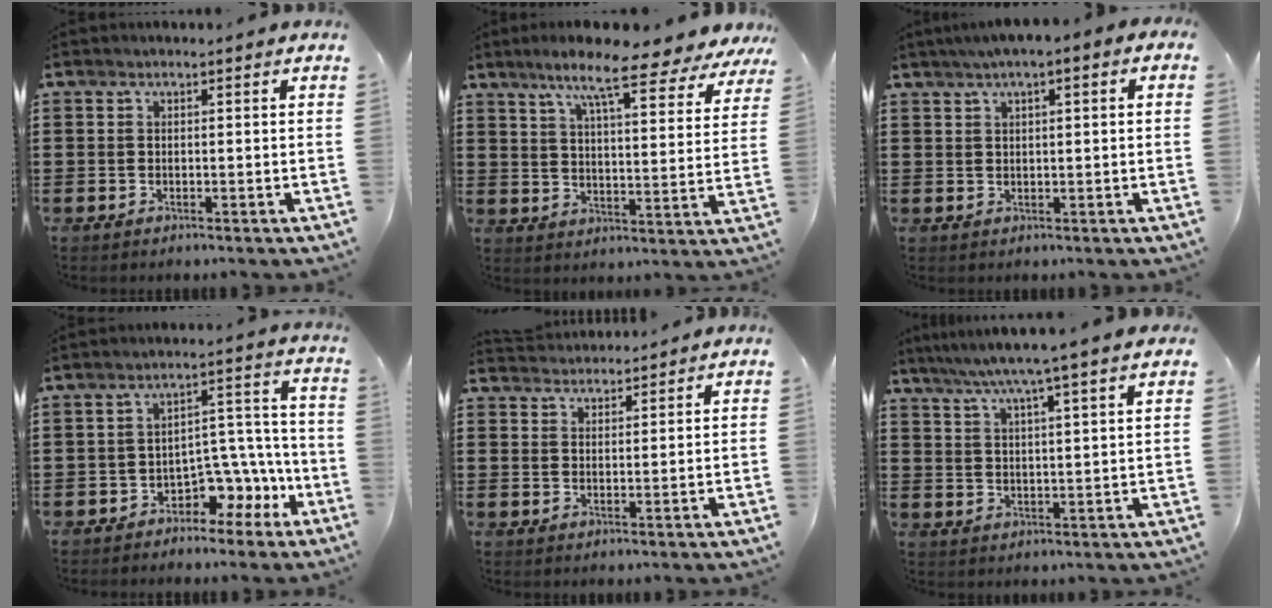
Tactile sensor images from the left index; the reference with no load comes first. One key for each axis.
{"total": 10.3, "fx": 8.2, "fy": 0.7, "fz": 6.2, "tx": -0.128, "ty": -0.037, "tz": 0.135}
{"total": 2.4, "fx": 0.7, "fy": 0.5, "fz": 2.2, "tx": -0.041, "ty": 0.005, "tz": 0.010}
{"total": 6.9, "fx": -4.2, "fy": 4.4, "fz": 3.4, "tx": -0.062, "ty": 0.016, "tz": -0.076}
{"total": 3.2, "fx": 3.2, "fy": 0.2, "fz": -0.3, "tx": -0.005, "ty": -0.009, "tz": 0.061}
{"total": 5.9, "fx": 4.7, "fy": -0.9, "fz": 3.4, "tx": -0.081, "ty": -0.022, "tz": 0.078}